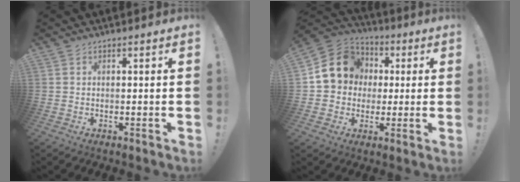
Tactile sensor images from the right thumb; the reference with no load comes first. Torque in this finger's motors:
{"motor_torque": [1.32, 1.19, 0.63, -0.15, 0.26]}